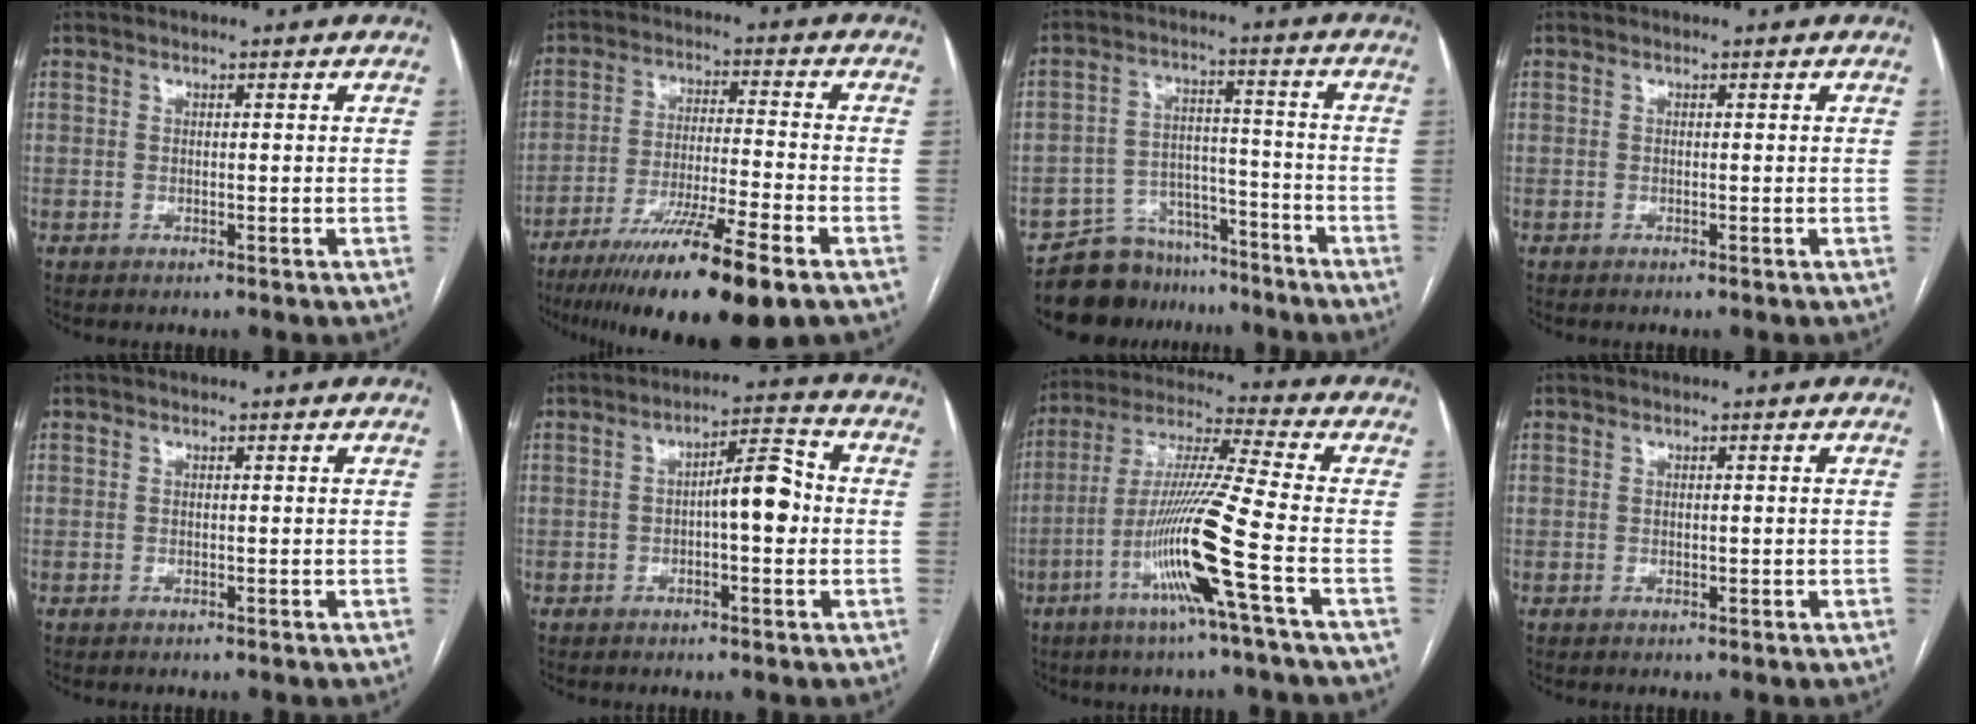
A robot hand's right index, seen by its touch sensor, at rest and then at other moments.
{"total": 16.1, "force": [-10.6, 0.2, 12.1], "torque": [-0.197, -0.040, -0.179]}
{"total": 9.7, "force": [-8.3, 4.9, 0.2], "torque": [0.008, 0.046, -0.136]}
{"total": 0.0}
{"total": 0.0}
{"total": 6.9, "force": [-0.5, 1.8, 6.6], "torque": [-0.097, 0.025, -0.008]}
{"total": 14.6, "force": [-5.4, -2.1, 13.4], "torque": [-0.264, -0.013, -0.109]}
{"total": 0.7, "force": [0.0, 0.4, 0.5], "torque": [-0.009, 0.001, 0.003]}